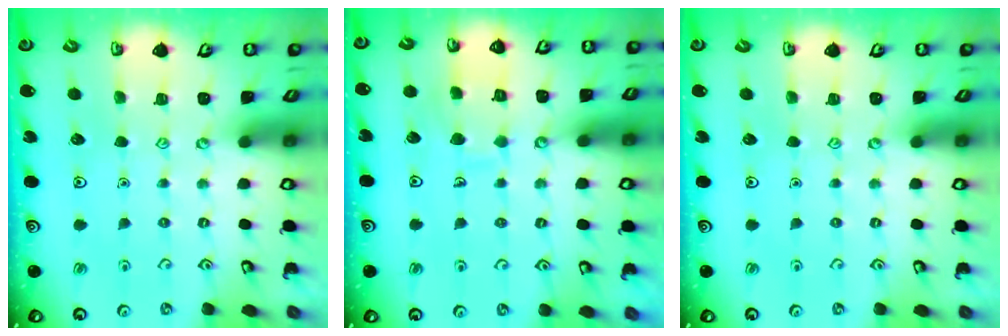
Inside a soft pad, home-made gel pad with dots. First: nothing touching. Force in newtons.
{"total": 7.5, "press": 7.4, "slide": 0.7}
{"total": 0.0}